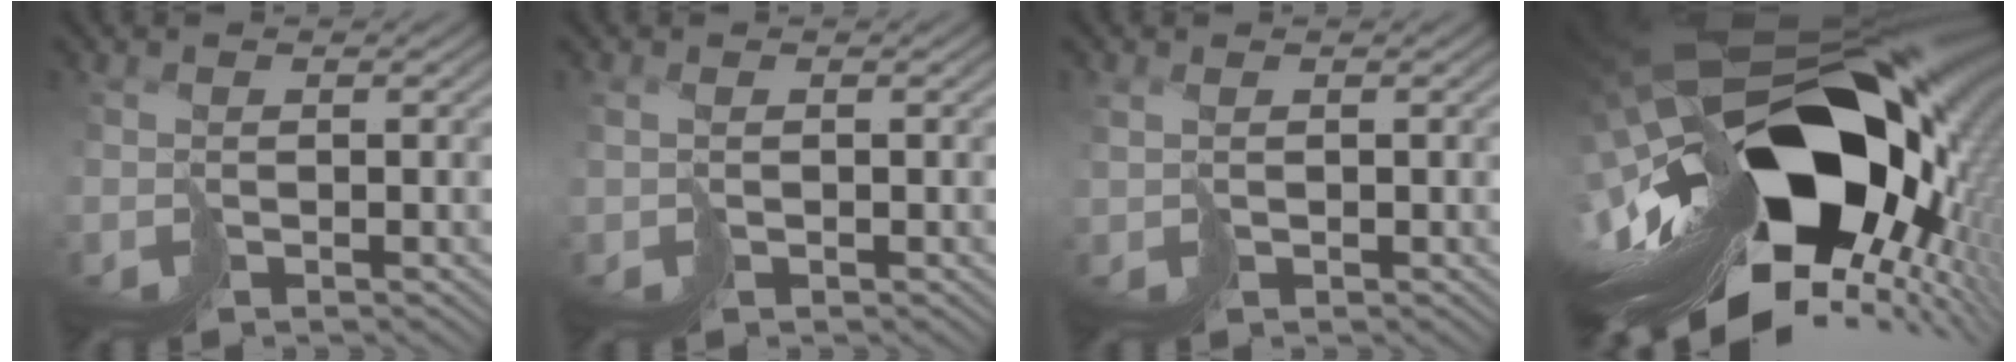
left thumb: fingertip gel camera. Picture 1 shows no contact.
{"total": 1.1, "force": [0.4, 0.7, 0.8], "torque": [-0.023, 0.000, 0.011]}
{"total": 1.4, "force": [0.8, 0.8, 0.9], "torque": [-0.028, -0.002, 0.020]}
{"total": 19.8, "force": [-4.6, 10.6, 16.1], "torque": [-0.316, -0.047, -0.050]}